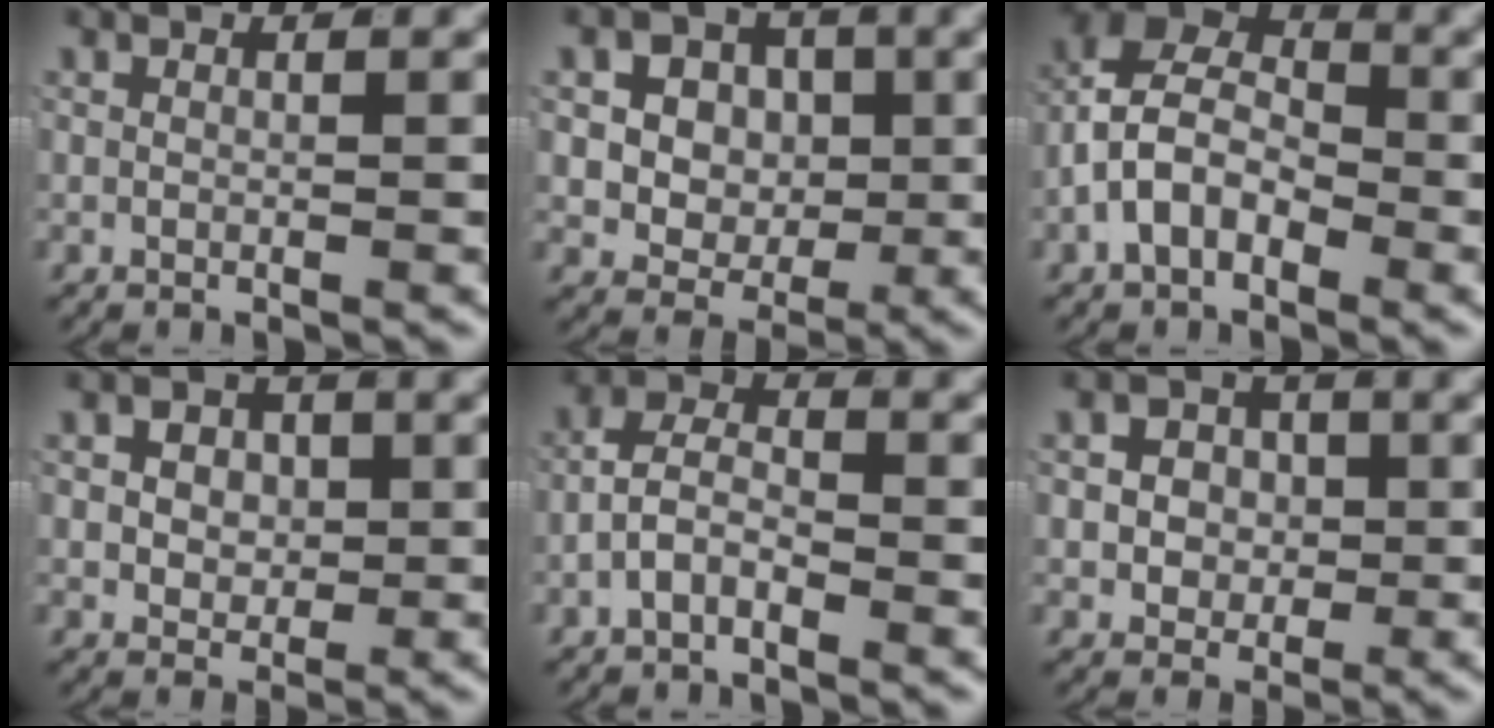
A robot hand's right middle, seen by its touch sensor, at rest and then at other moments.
{"total": 7.8, "force": [-0.5, 7.0, 3.3], "torque": [-0.066, -0.020, -0.012]}
{"total": 9.4, "force": [0.4, 7.3, 5.9], "torque": [-0.108, 0.001, -0.012]}
{"total": 3.3, "force": [0.0, 2.8, 1.7], "torque": [-0.023, -0.015, 0.007]}
{"total": 2.9, "force": [-1.4, 1.8, 1.9], "torque": [-0.027, -0.004, -0.031]}
{"total": 4.3, "force": [-0.4, 3.8, 1.9], "torque": [-0.024, -0.010, -0.006]}